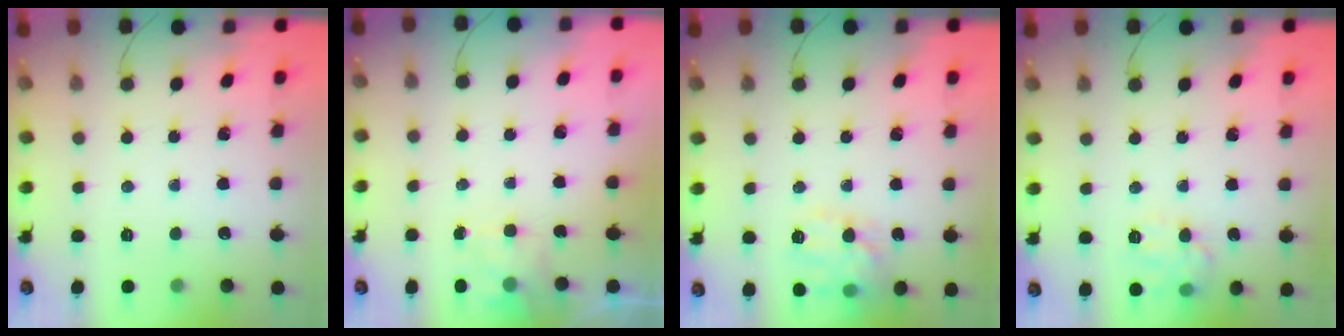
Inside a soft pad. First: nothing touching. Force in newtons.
{"total": 2.5, "press": 2.1, "slide": 1.4}
{"total": 13.1, "press": 13.1, "slide": 0.5}
{"total": 9.9, "press": 9.9, "slide": 0.2}